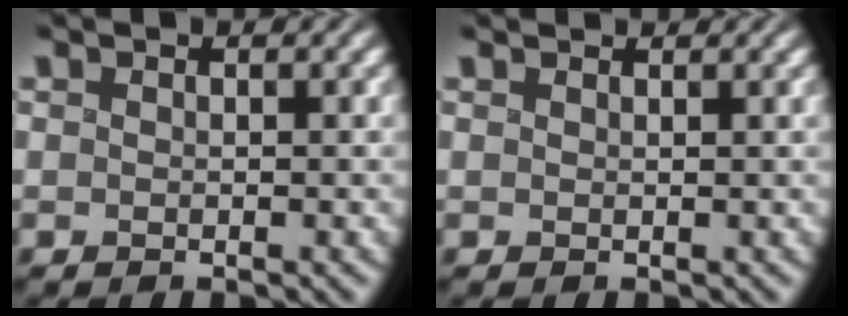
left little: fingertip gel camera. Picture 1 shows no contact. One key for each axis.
{"total": 1.1, "fx": 1.1, "fy": 0.1, "fz": 0.1, "tx": -0.008, "ty": 0.007, "tz": 0.019}